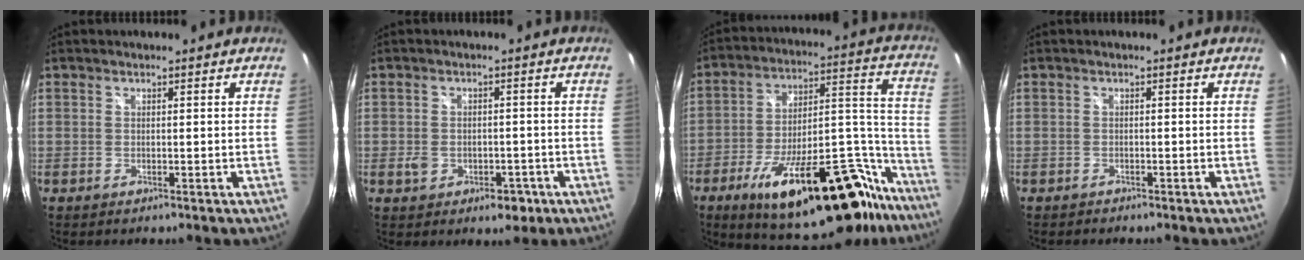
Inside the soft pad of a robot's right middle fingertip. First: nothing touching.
{"total": 5.4, "force": [-2.2, 3.8, 3.2], "torque": [-0.060, 0.000, -0.028]}
{"total": 31.3, "force": [-21.5, 11.0, 19.8], "torque": [-0.261, 0.027, -0.306]}
{"total": 0.9, "force": [-0.8, 0.3, 0.0], "torque": [-0.005, 0.000, -0.015]}